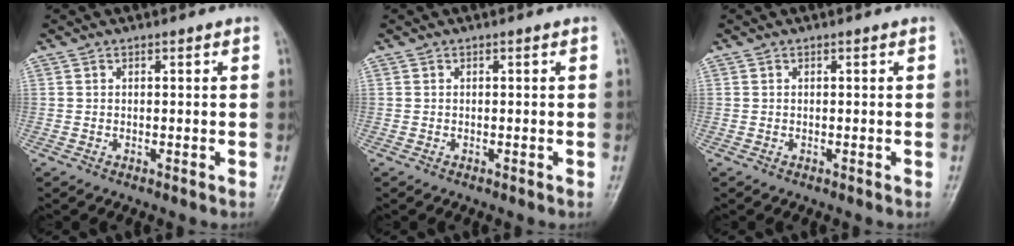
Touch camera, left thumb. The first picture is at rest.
{"total": 0.0}
{"total": 0.0}